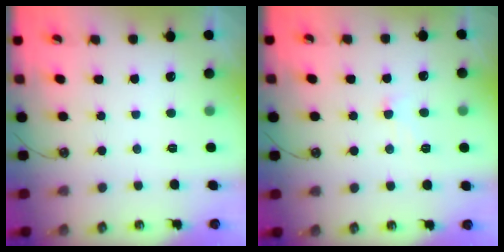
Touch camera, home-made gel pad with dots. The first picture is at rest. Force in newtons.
{"total": 1.3, "press": 1.2, "slide": 0.4}